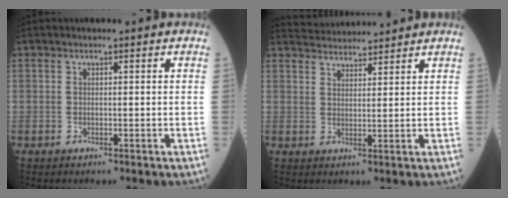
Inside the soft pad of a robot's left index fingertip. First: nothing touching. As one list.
[{"total": 6.3, "force": [6.2, 0.4, 0.7], "torque": [-0.020, 0.031, 0.099]}]